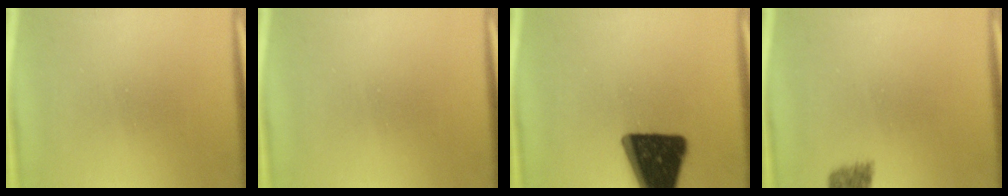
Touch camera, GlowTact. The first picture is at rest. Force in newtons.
{"total": 0.0}
{"total": 19.5}
{"total": 2.3}